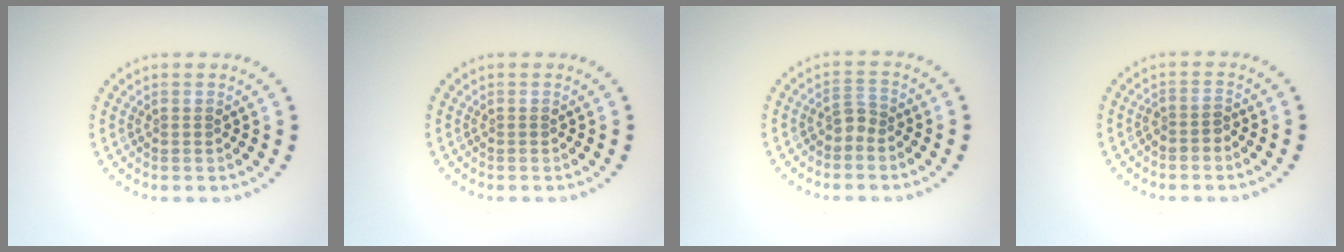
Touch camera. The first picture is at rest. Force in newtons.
{"total": 0.0}
{"total": 1.4, "press": 1.1, "slide": 0.9}
{"total": 1.3, "press": 1.1, "slide": 0.7}